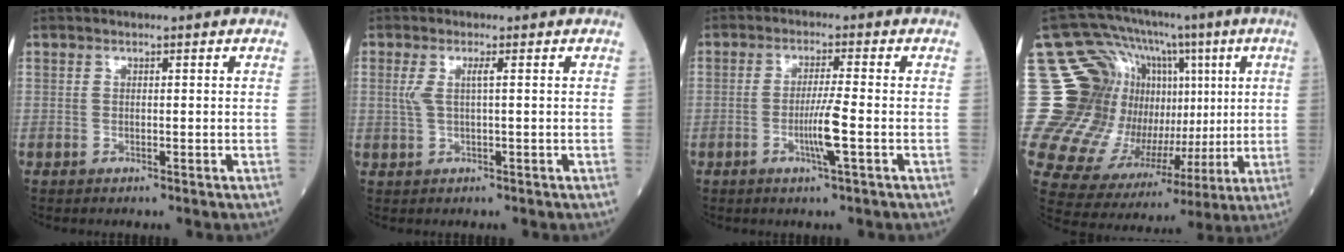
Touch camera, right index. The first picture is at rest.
{"total": 2.4, "force": [0.5, 0.0, 2.3], "torque": [-0.059, 0.007, 0.013]}
{"total": 5.0, "force": [-1.5, -0.7, 4.7], "torque": [-0.090, -0.010, -0.029]}
{"total": 27.4, "force": [3.4, 20.8, 17.5], "torque": [-0.336, 0.091, 0.075]}